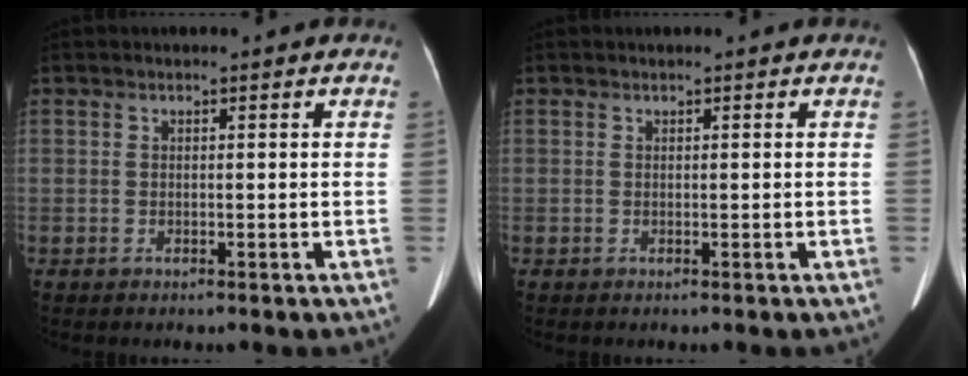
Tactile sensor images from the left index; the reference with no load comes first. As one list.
[{"total": 0.0}]